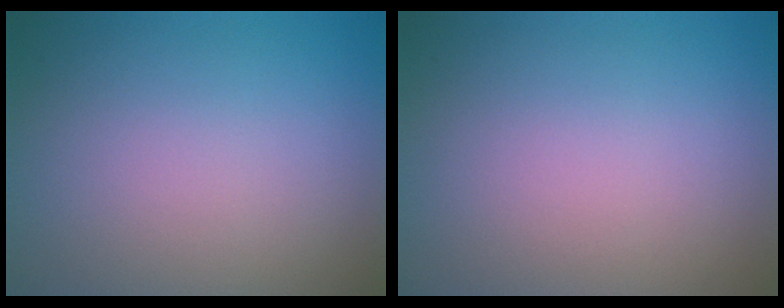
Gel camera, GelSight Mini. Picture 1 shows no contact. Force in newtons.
{"total": 0.0}